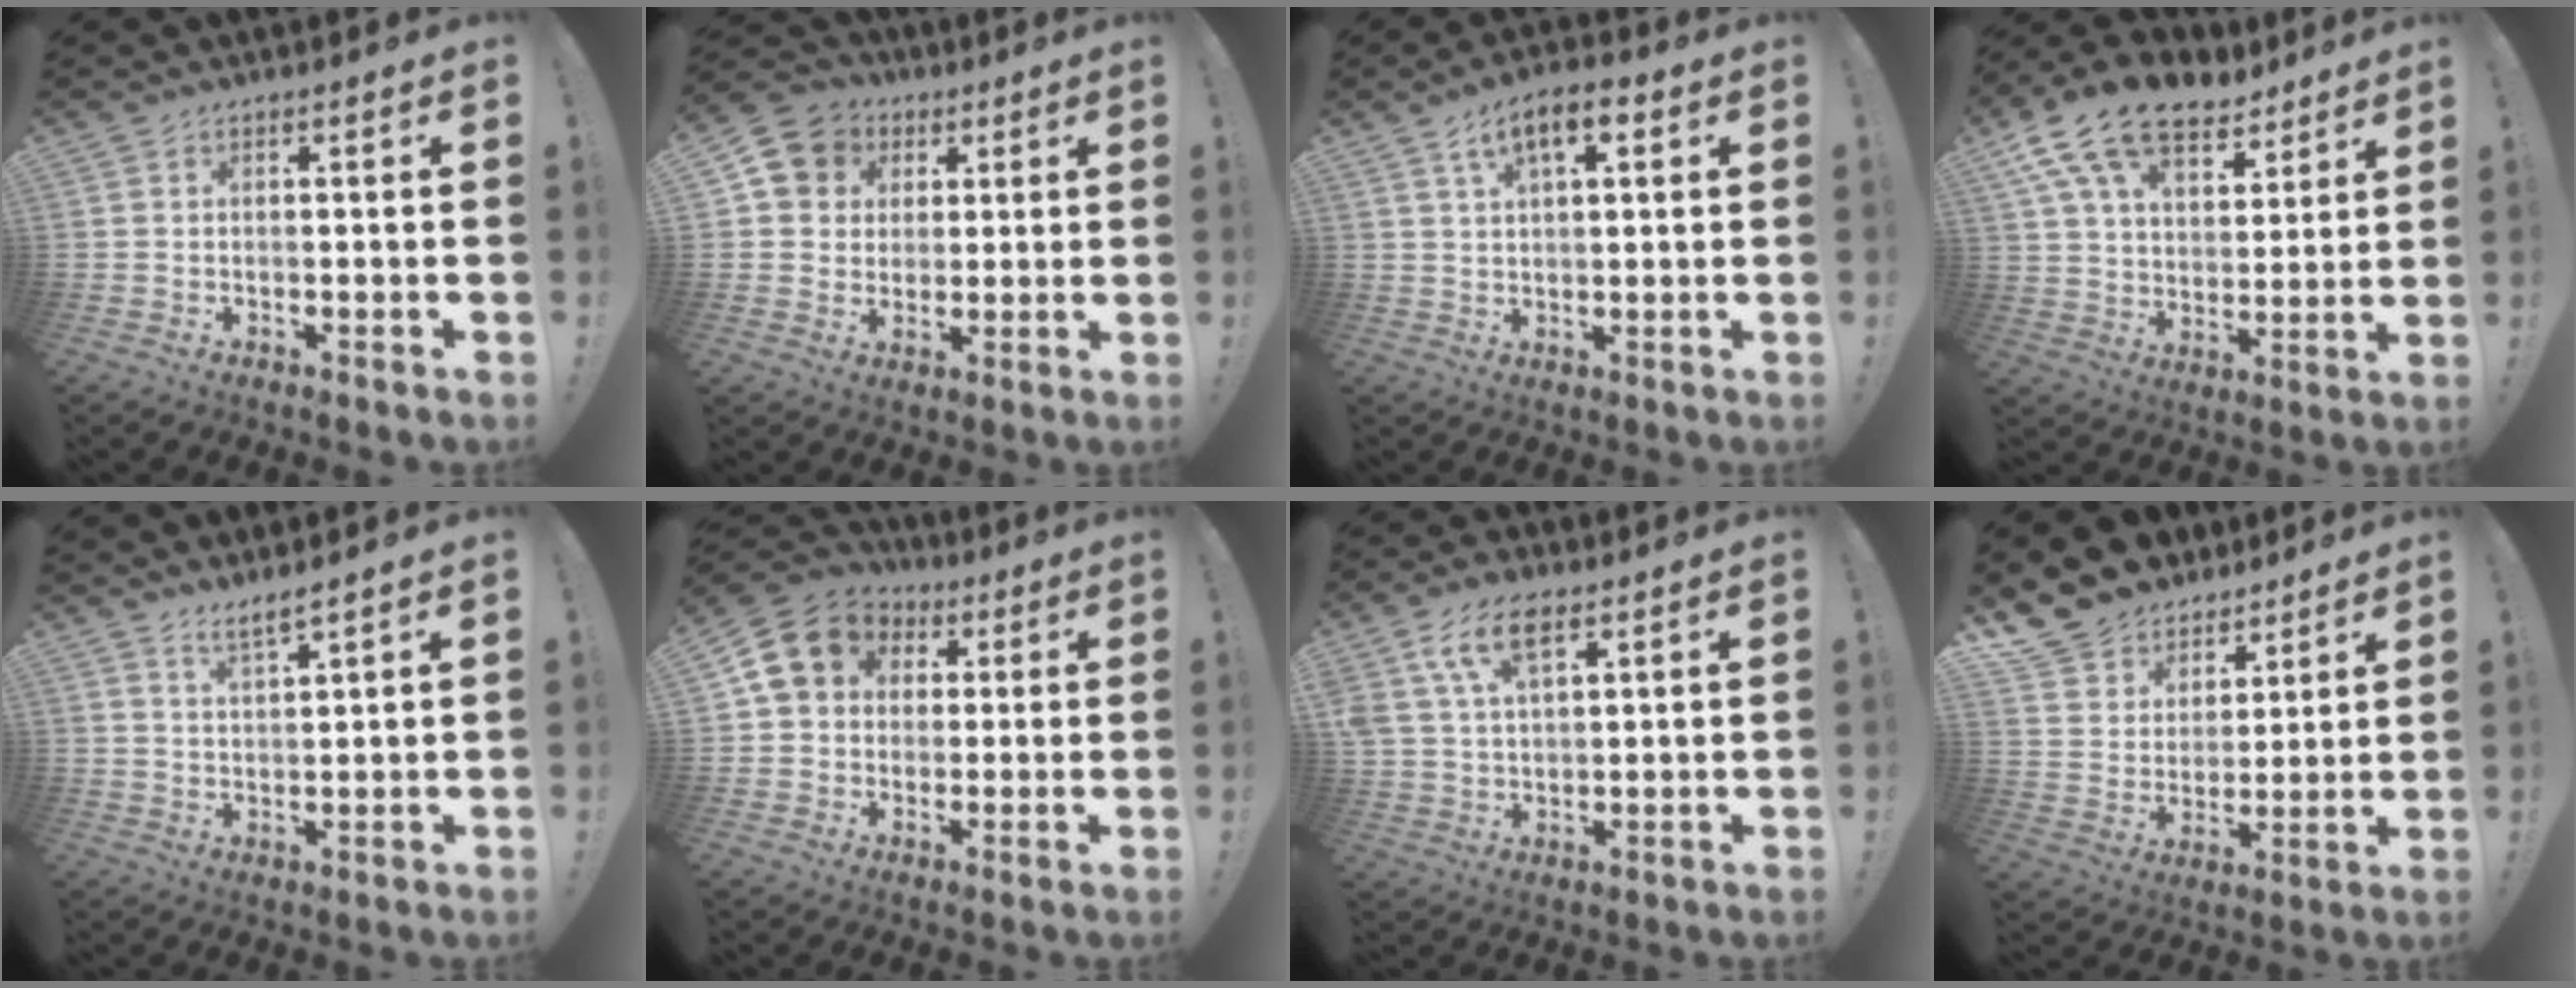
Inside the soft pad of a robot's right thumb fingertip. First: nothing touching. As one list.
[{"total": 9.5, "force": [3.0, 8.5, 2.8], "torque": [-0.039, -0.010, 0.064]}, {"total": 8.0, "force": [3.6, 3.3, 6.3], "torque": [-0.092, -0.009, 0.060]}, {"total": 17.0, "force": [10.9, 9.3, 9.2], "torque": [-0.165, -0.067, 0.202]}, {"total": 4.2, "force": [3.7, -0.2, 1.9], "torque": [-0.030, -0.027, 0.062]}, {"total": 11.6, "force": [3.5, 9.7, 5.3], "torque": [-0.072, -0.006, 0.073]}, {"total": 10.4, "force": [5.6, 5.2, 7.0], "torque": [-0.141, -0.005, 0.106]}, {"total": 11.1, "force": [8.3, 7.1, 1.6], "torque": [-0.028, -0.072, 0.161]}]